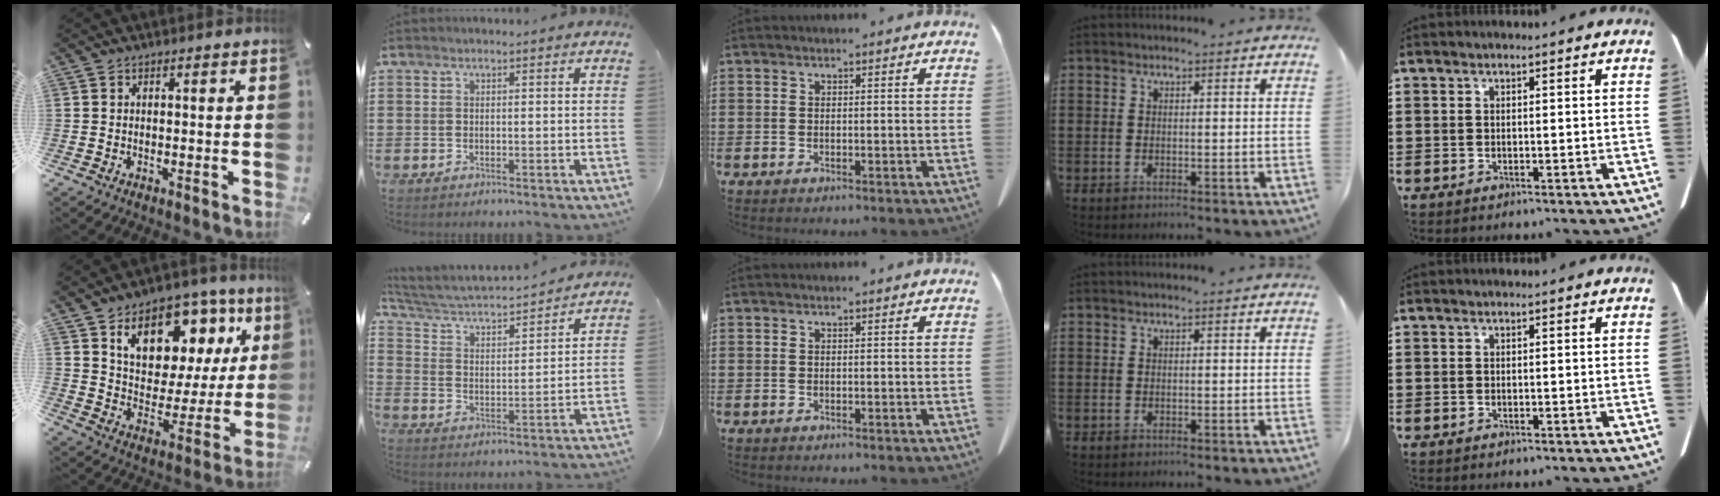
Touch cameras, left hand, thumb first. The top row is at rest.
{"thumb": {"total": 14.5, "force": [8.9, 9.6, 6.2], "torque": [-0.097, -0.061, 0.158]}, "index": {"total": 3.4, "force": [3.2, 0.6, 1.2], "torque": [-0.043, -0.031, 0.043]}}